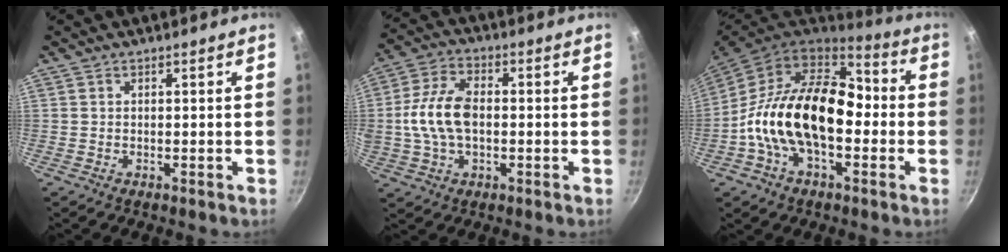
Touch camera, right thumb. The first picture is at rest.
{"total": 11.7, "force": [-0.3, 7.0, 9.4], "torque": [-0.182, 0.026, -0.014]}
{"total": 21.8, "force": [-2.3, 13.2, 17.2], "torque": [-0.267, 0.046, -0.057]}